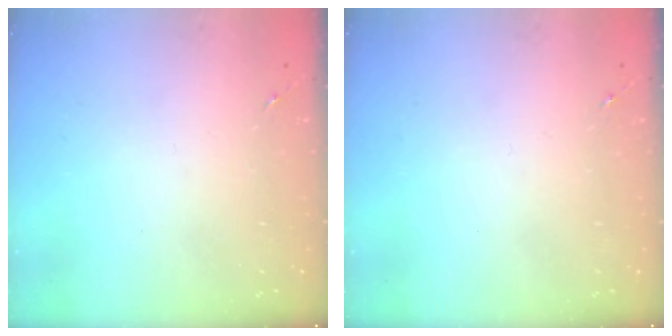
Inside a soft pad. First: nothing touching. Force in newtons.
{"total": 0.0}